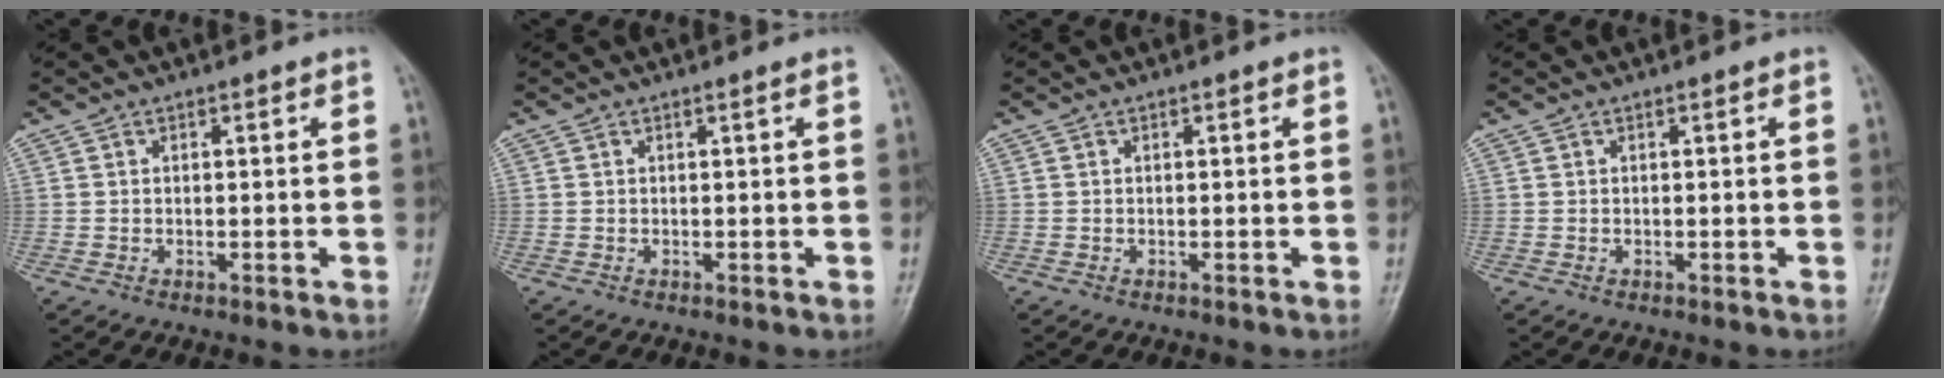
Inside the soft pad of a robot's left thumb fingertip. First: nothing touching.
{"total": 0.0}
{"total": 0.0}
{"total": 0.0}